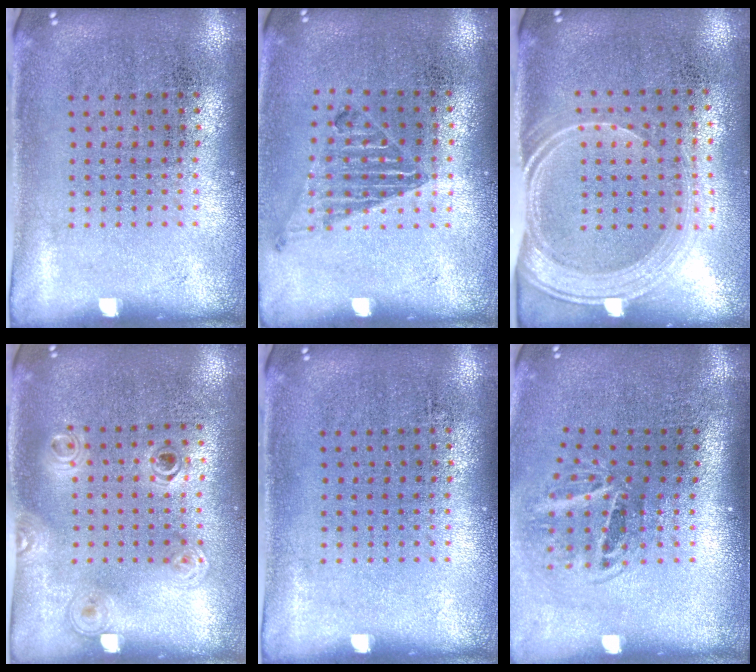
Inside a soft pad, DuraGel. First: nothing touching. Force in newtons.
{"total": 1.0, "press": 1.0, "slide": 0.2}
{"total": 2.0, "press": 1.7, "slide": 1.1}
{"total": 1.2, "press": 1.1, "slide": 0.5}
{"total": 0.0}
{"total": 2.0, "press": 1.3, "slide": 1.5}